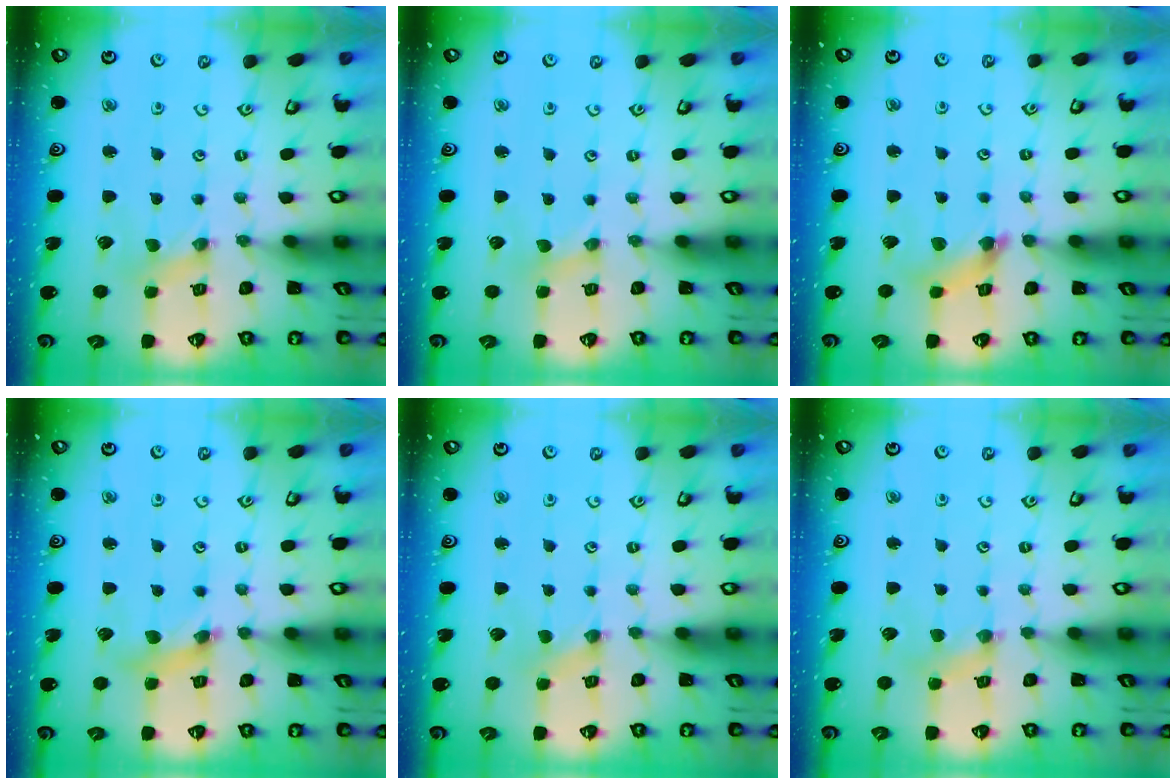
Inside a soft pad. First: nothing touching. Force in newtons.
{"total": 0.0}
{"total": 6.2, "press": 6.2, "slide": 0.7}
{"total": 6.0, "press": 5.9, "slide": 0.7}
{"total": 0.0}
{"total": 2.7, "press": 2.7, "slide": 0.3}